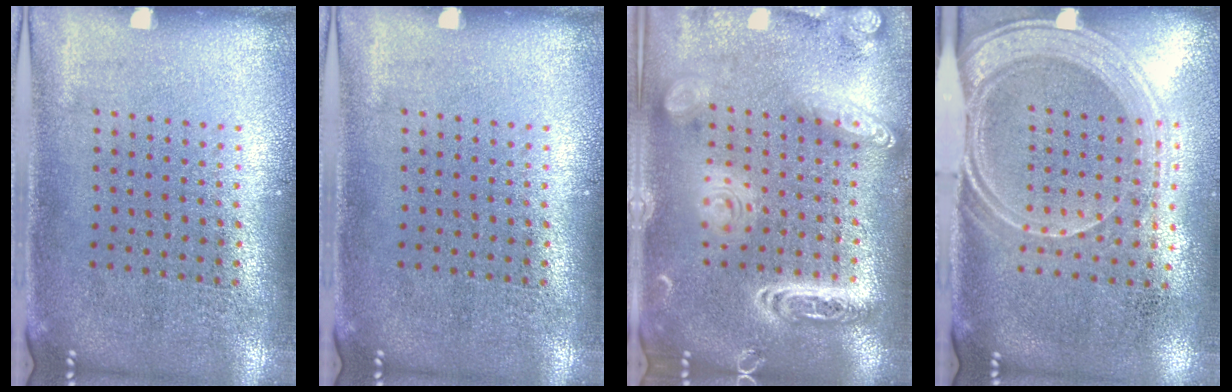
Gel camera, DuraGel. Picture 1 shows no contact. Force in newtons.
{"total": 0.0}
{"total": 3.1, "press": 3.1, "slide": 0.2}
{"total": 1.8, "press": 1.5, "slide": 0.9}